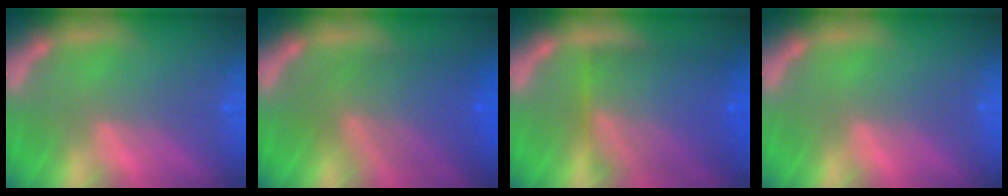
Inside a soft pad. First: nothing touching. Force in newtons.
{"total": 8.0}
{"total": 10.1}
{"total": 0.0}